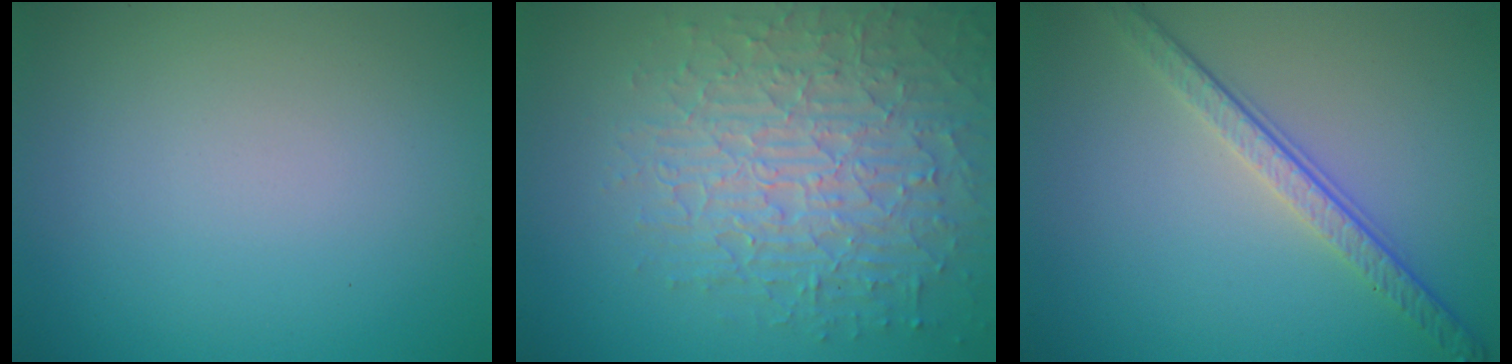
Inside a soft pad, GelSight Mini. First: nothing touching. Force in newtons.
{"total": 7.5, "press": 5.4, "slide": 5.1}
{"total": 3.8, "press": 2.8, "slide": 2.7}